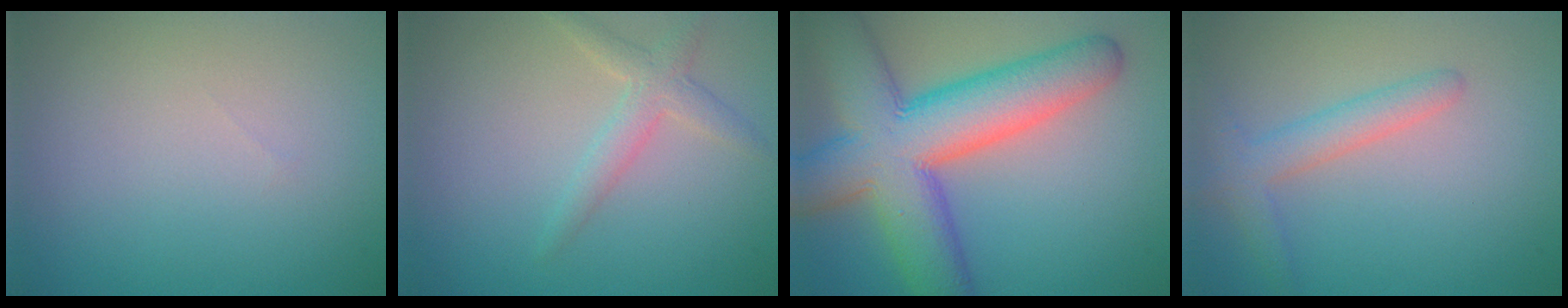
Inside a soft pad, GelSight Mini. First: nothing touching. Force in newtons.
{"total": 2.2, "press": 2.2, "slide": 0.1}
{"total": 11.9, "press": 11.9, "slide": 0.6}
{"total": 2.1, "press": 2.1, "slide": 0.2}